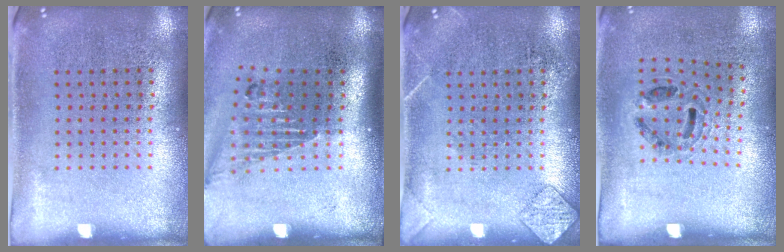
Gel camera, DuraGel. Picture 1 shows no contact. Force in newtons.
{"total": 1.6, "press": 1.2, "slide": 1.0}
{"total": 1.6, "press": 1.5, "slide": 0.1}
{"total": 1.0, "press": 0.8, "slide": 0.6}